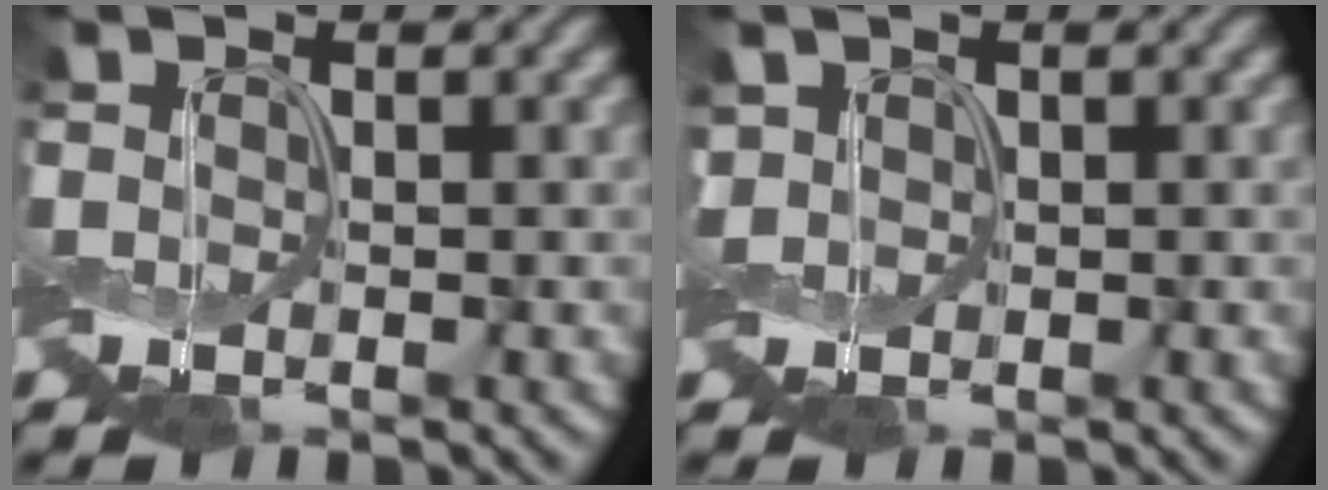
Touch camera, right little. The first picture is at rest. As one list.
[{"total": 0.9, "force": [0.2, 0.7, 0.5], "torque": [-0.015, 0.006, 0.001]}]